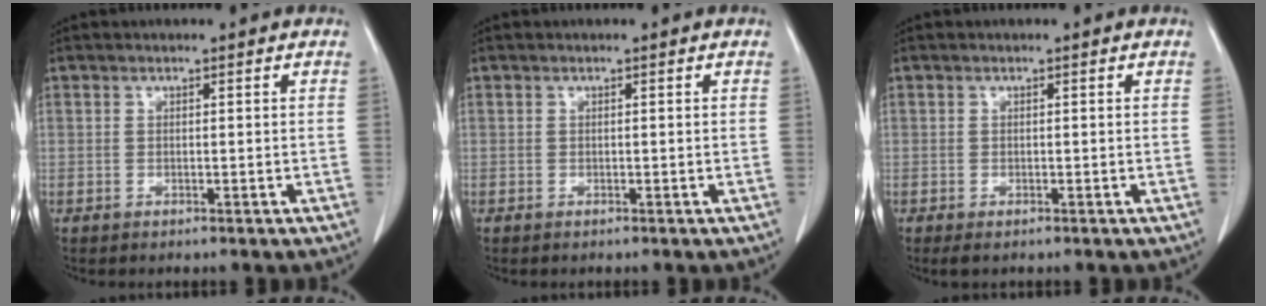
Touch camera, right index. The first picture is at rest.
{"total": 0.0}
{"total": 1.2, "force": [-0.7, 0.4, 0.8], "torque": [-0.013, -0.003, -0.008]}